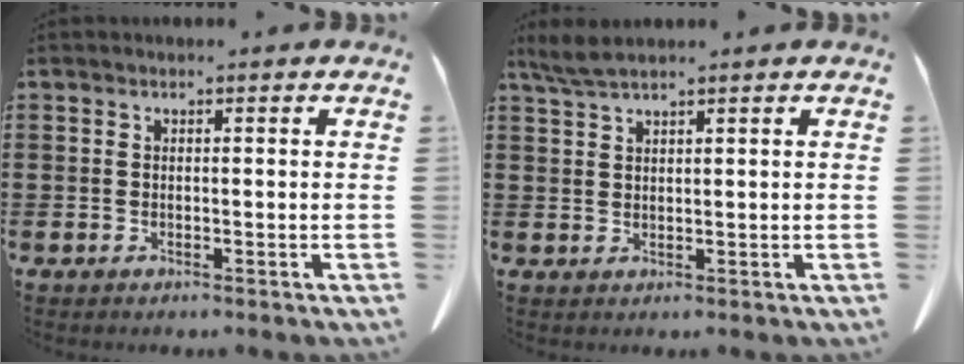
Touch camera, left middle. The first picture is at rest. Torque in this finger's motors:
{"motor_torque": [0.08, 0.09, 0.04, 0.03]}